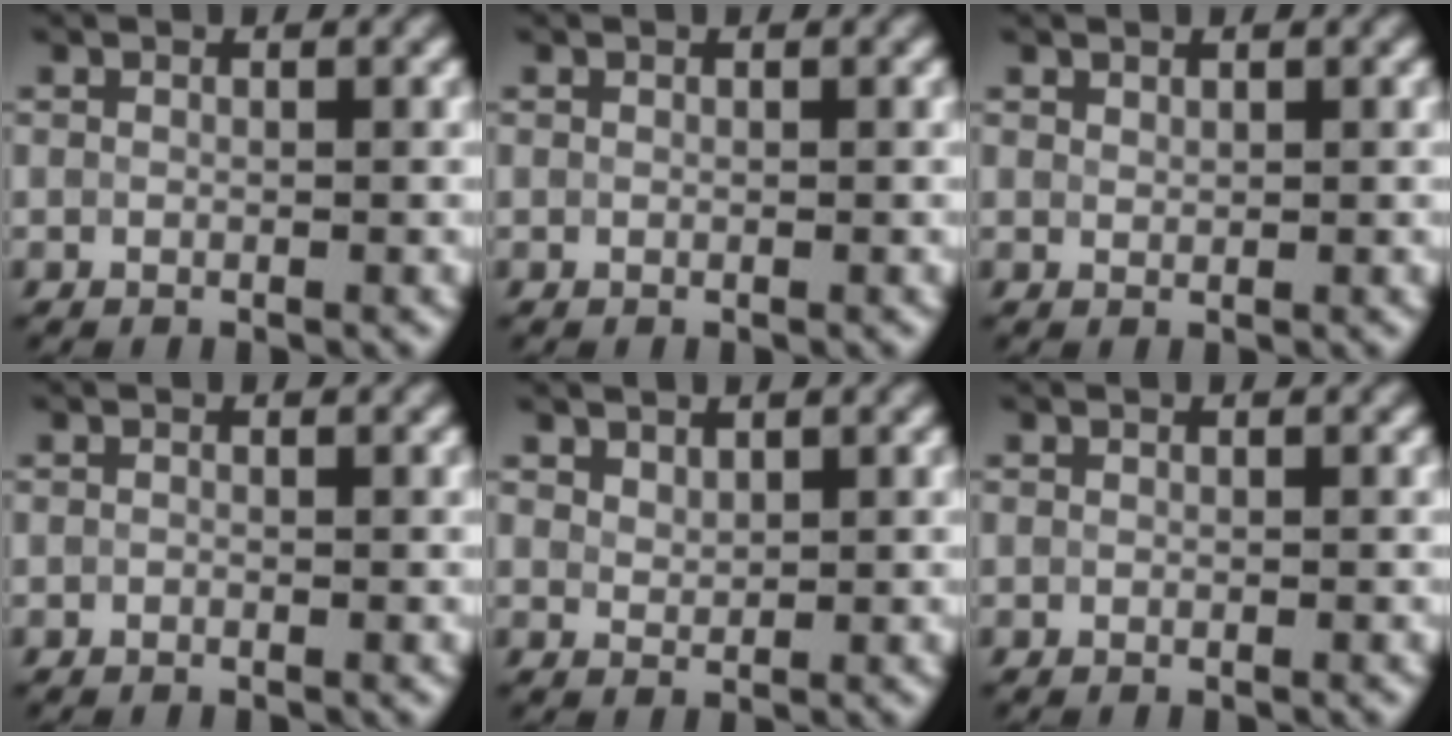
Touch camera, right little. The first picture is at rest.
{"total": 0.0}
{"total": 0.8, "force": [0.8, 0.2, 0.1], "torque": [-0.002, -0.002, 0.018]}
{"total": 0.0}
{"total": 1.5, "force": [1.4, 0.6, 0.4], "torque": [-0.011, -0.001, 0.032]}
{"total": 0.0}